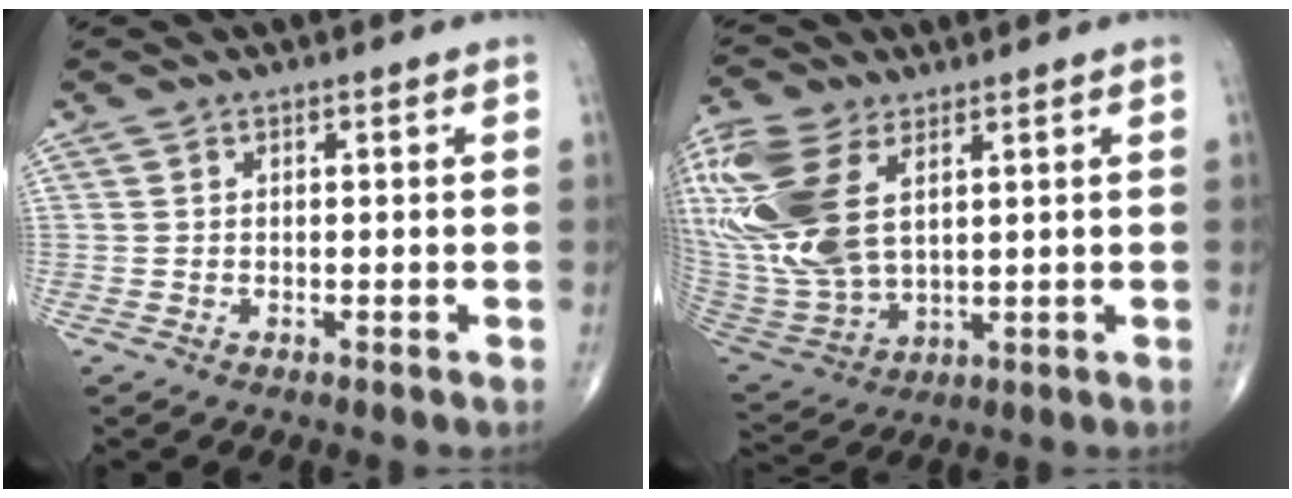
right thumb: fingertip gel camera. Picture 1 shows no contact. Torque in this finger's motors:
{"motor_torque": [0.57, 0.63, 1.83, 0.93, 0.26]}